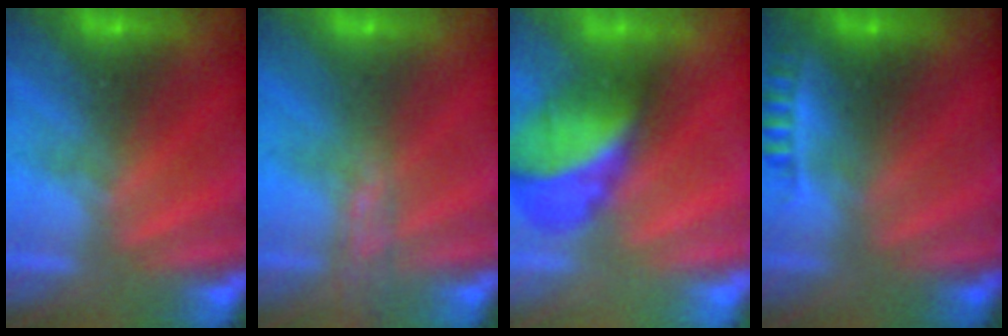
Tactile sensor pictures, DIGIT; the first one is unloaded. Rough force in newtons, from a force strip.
{"total": 2.8}
{"total": 2.8}
{"total": 2.3}